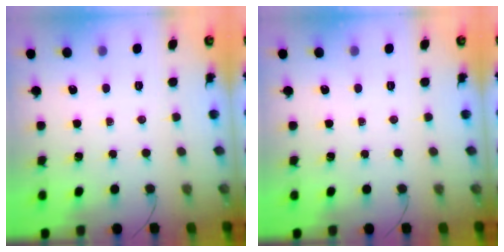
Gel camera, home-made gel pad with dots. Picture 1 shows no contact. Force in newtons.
{"total": 0.0}